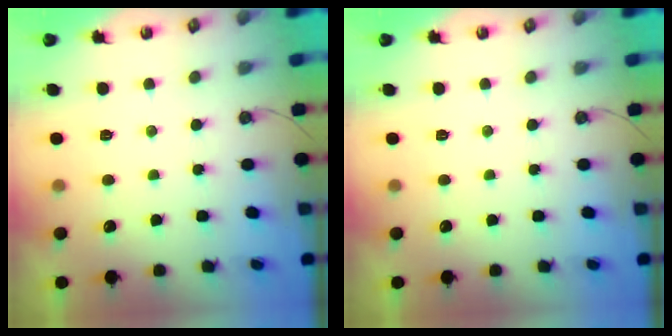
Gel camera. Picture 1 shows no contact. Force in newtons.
{"total": 0.0}